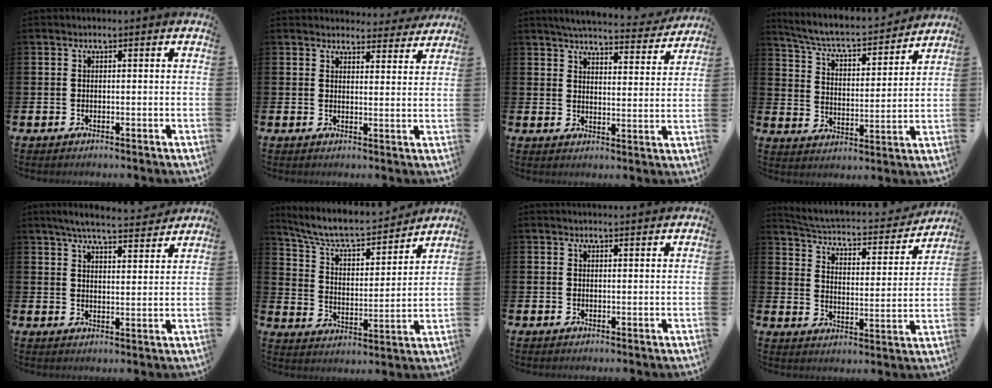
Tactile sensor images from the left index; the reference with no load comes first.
{"total": 4.0, "force": [3.9, 0.8, 0.1], "torque": [0.005, -0.026, 0.068]}
{"total": 5.6, "force": [5.4, 0.6, 1.4], "torque": [-0.031, -0.039, 0.091]}
{"total": 6.5, "force": [6.0, 1.0, 2.3], "torque": [-0.073, -0.051, 0.097]}
{"total": 6.0, "force": [5.7, 0.3, 1.8], "torque": [-0.037, -0.035, 0.096]}
{"total": 8.0, "force": [7.3, 1.7, 2.8], "torque": [-0.089, -0.053, 0.123]}
{"total": 1.2, "force": [1.2, -0.1, 0.0], "torque": [0.013, -0.010, 0.019]}
{"total": 4.6, "force": [4.1, 1.2, 1.5], "torque": [-0.053, -0.039, 0.060]}